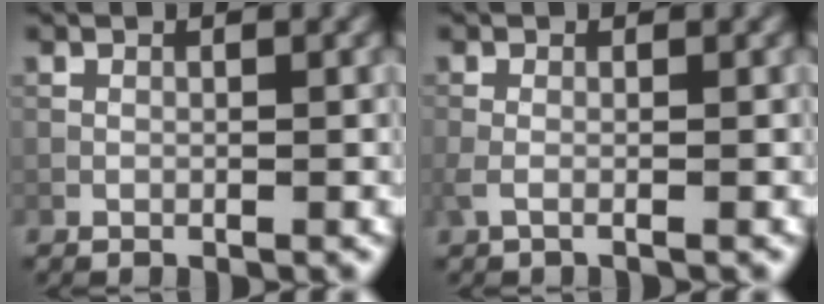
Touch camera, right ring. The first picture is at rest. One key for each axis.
{"total": 1.4, "fx": -0.3, "fy": 0.4, "fz": 1.3, "tx": -0.029, "ty": -0.003, "tz": -0.010}